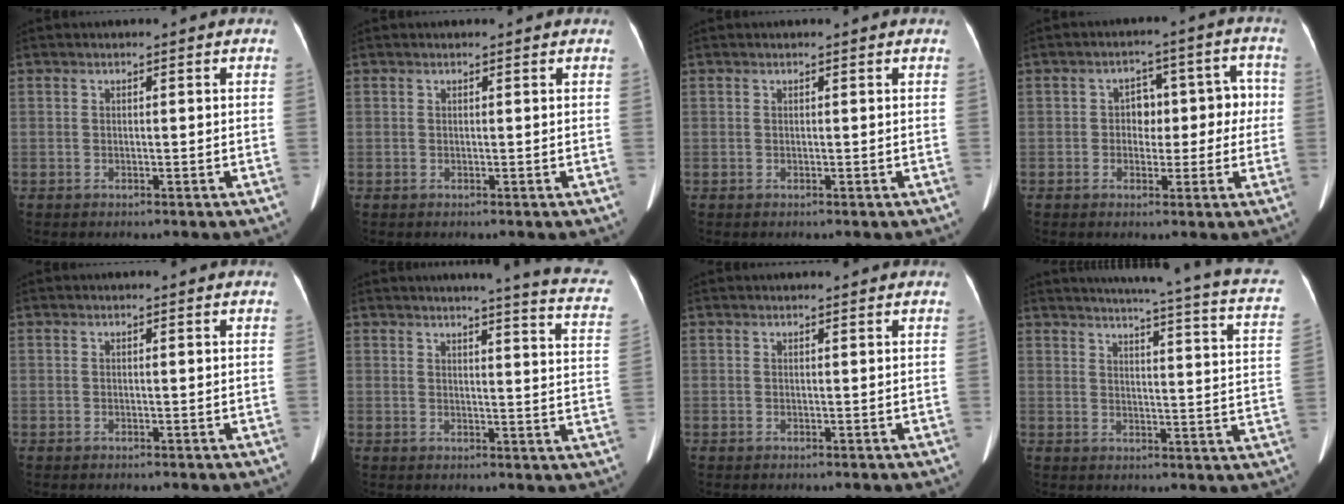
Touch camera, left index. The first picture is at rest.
{"total": 0.9, "force": [0.9, 0.2, 0.2], "torque": [-0.010, 0.009, 0.009]}
{"total": 0.6, "force": [0.6, 0.0, 0.1], "torque": [-0.004, 0.005, 0.004]}
{"total": 6.5, "force": [-0.2, 4.4, 4.8], "torque": [-0.054, 0.042, 0.002]}
{"total": 0.0}
{"total": 13.1, "force": [11.0, 0.3, 7.1], "torque": [-0.080, -0.052, 0.095]}
{"total": 3.2, "force": [3.1, 0.3, 0.9], "torque": [-0.012, 0.024, 0.035]}
{"total": 20.9, "force": [17.1, 1.0, 11.9], "torque": [-0.162, -0.034, 0.184]}